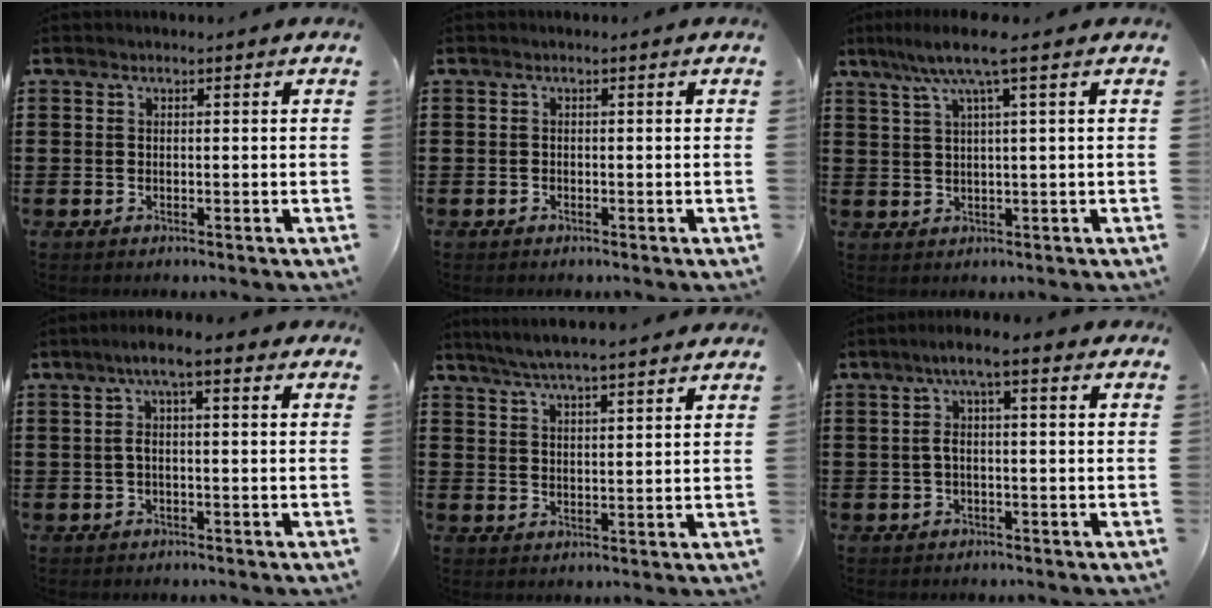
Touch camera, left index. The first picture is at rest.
{"total": 0.6, "force": [-0.5, 0.3, 0.0], "torque": [-0.004, 0.000, -0.011]}
{"total": 6.2, "force": [2.9, 0.3, 5.5], "torque": [-0.114, 0.003, 0.045]}
{"total": 4.2, "force": [0.6, 0.6, 4.1], "torque": [-0.084, 0.003, 0.005]}
{"total": 4.8, "force": [4.4, -0.1, 1.9], "torque": [-0.050, -0.014, 0.078]}
{"total": 4.0, "force": [0.2, 0.5, 4.0], "torque": [-0.089, 0.001, -0.005]}